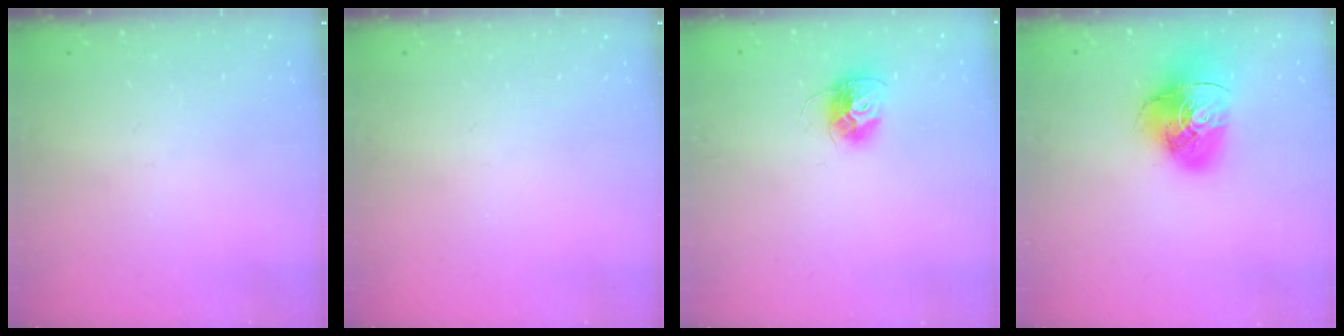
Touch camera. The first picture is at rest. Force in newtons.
{"total": 0.0}
{"total": 11.4, "press": 11.4, "slide": 0.9}
{"total": 13.8, "press": 13.7, "slide": 1.4}